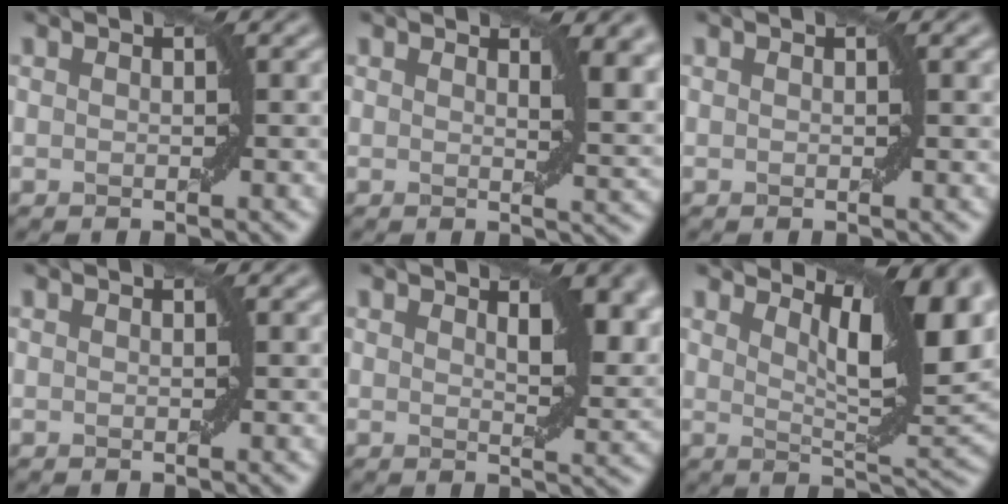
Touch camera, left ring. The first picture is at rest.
{"total": 3.8, "force": [2.0, 1.2, 3.0], "torque": [-0.034, -0.005, 0.034]}
{"total": 0.6, "force": [0.2, 0.0, 0.6], "torque": [-0.005, 0.000, 0.004]}
{"total": 0.0}
{"total": 4.6, "force": [2.4, 1.8, 3.5], "torque": [-0.052, -0.004, 0.039]}
{"total": 9.9, "force": [5.0, 2.4, 8.2], "torque": [-0.116, 0.009, 0.089]}